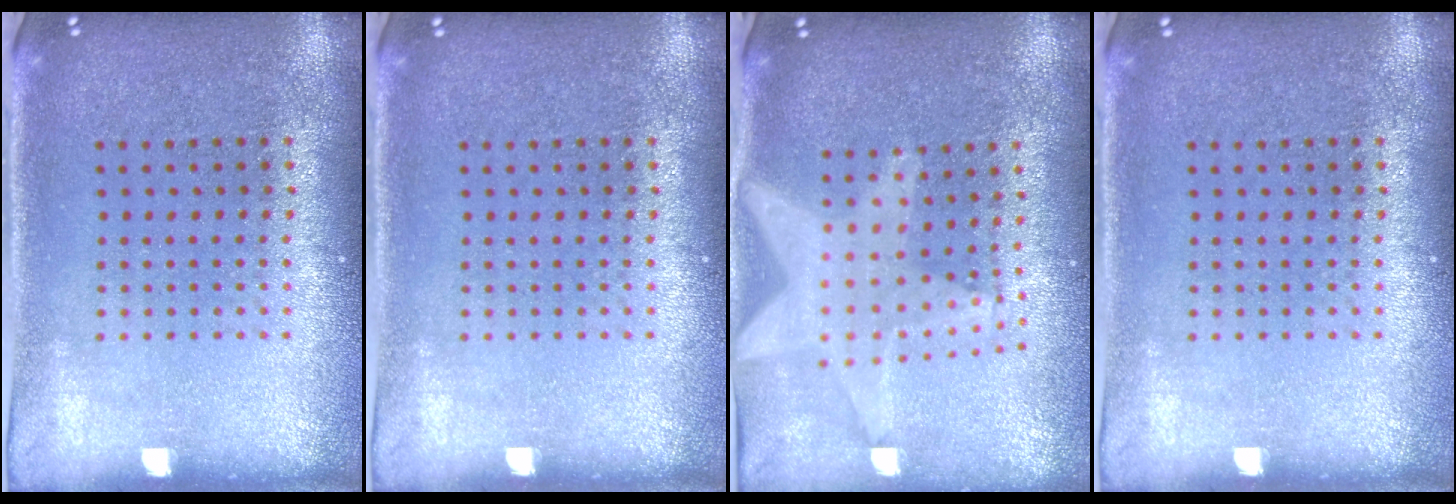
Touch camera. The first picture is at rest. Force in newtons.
{"total": 0.0}
{"total": 1.9, "press": 1.6, "slide": 0.8}
{"total": 0.0}